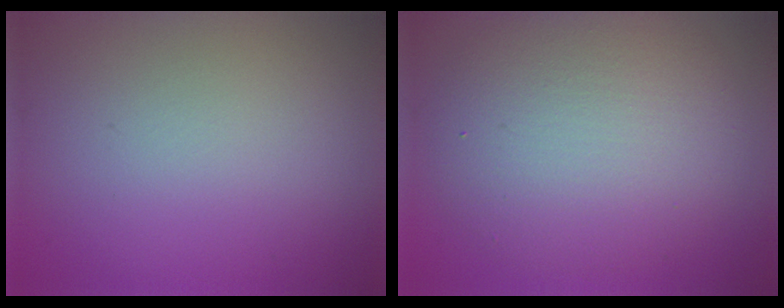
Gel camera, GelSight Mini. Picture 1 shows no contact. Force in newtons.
{"total": 7.2, "press": 7.2, "slide": 0.3}